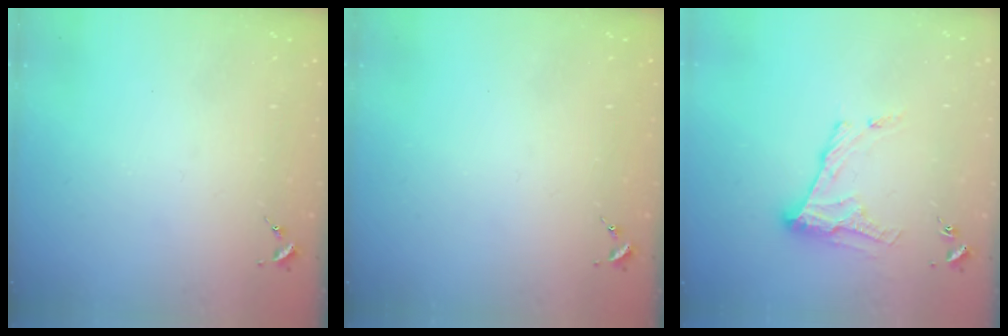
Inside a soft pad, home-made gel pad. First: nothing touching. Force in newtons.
{"total": 0.0}
{"total": 12.2, "press": 12.2, "slide": 0.5}